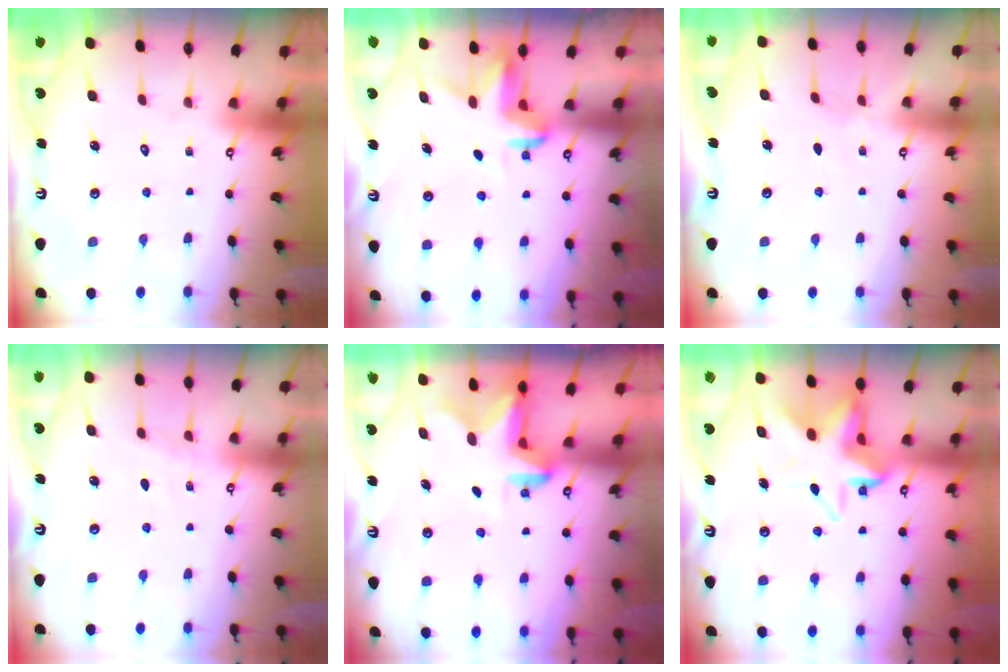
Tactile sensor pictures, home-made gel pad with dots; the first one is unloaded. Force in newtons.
{"total": 3.6, "press": 3.6, "slide": 0.2}
{"total": 2.3, "press": 2.3, "slide": 0.4}
{"total": 3.0, "press": 3.0, "slide": 0.4}
{"total": 2.7, "press": 2.6, "slide": 0.5}
{"total": 9.5, "press": 9.4, "slide": 1.7}